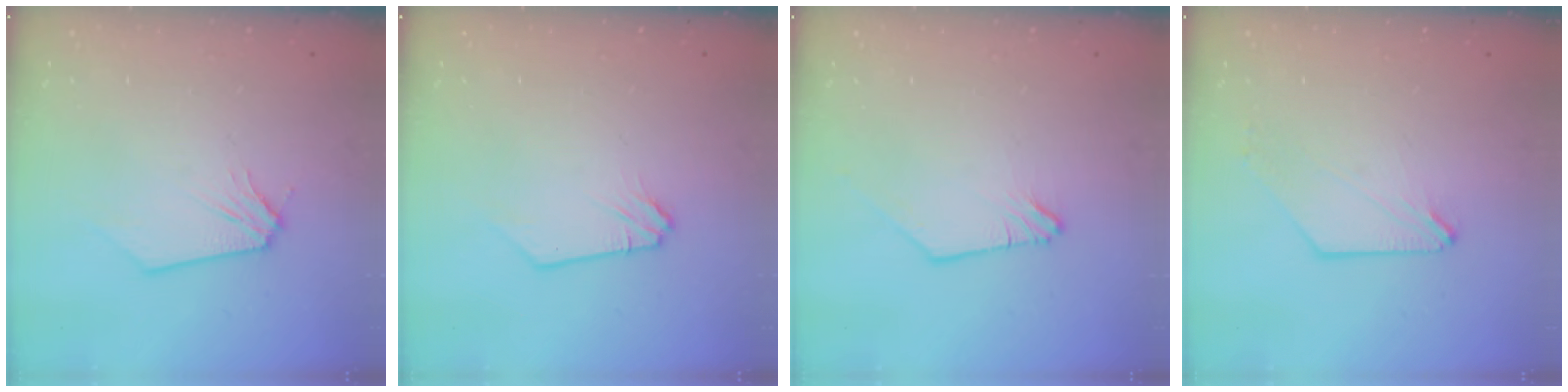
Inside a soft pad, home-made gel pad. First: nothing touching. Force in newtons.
{"total": 0.0}
{"total": 0.0}
{"total": 0.5, "press": 0.5, "slide": 0.0}